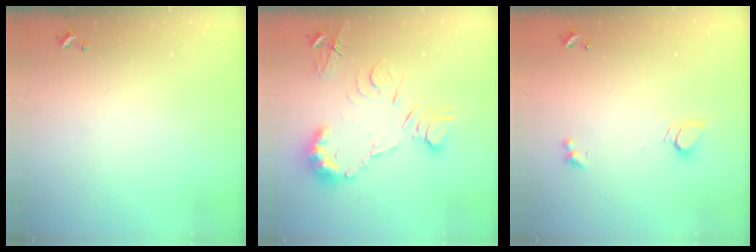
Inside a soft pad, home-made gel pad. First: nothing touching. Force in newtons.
{"total": 11.6, "press": 11.6, "slide": 0.5}
{"total": 2.3, "press": 2.3, "slide": 0.2}